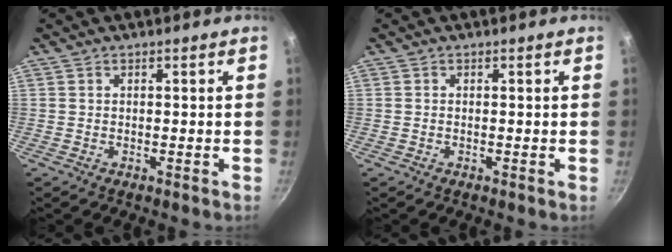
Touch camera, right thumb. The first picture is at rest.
{"total": 0.0}